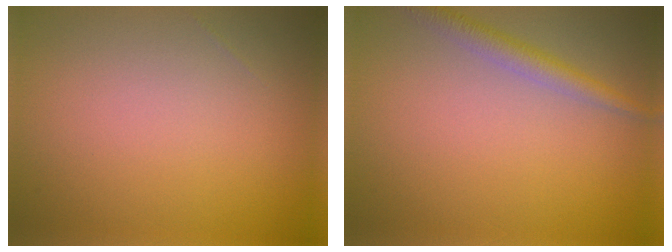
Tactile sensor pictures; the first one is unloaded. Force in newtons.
{"total": 2.3, "press": 2.3, "slide": 0.1}